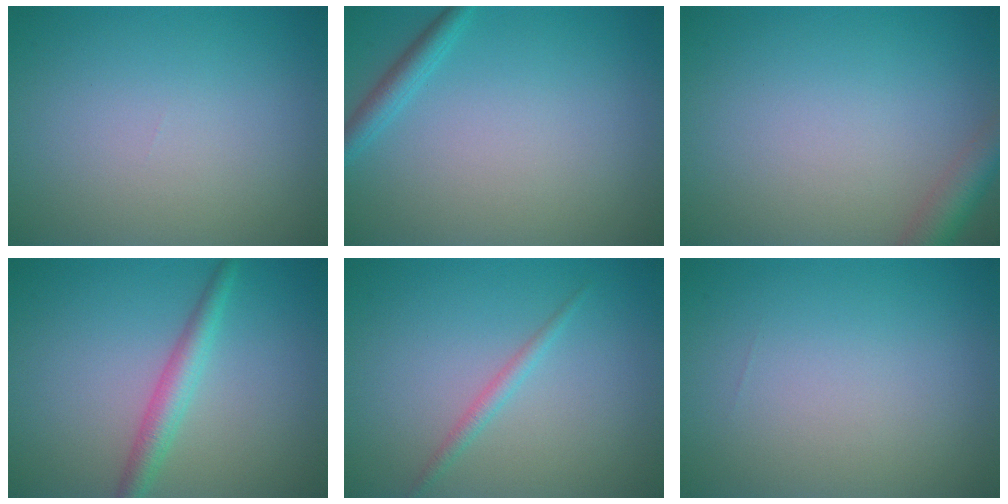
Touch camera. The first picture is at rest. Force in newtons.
{"total": 1.8, "press": 1.7, "slide": 0.1}
{"total": 2.9, "press": 2.9, "slide": 0.2}
{"total": 2.7, "press": 2.7, "slide": 0.1}
{"total": 1.2, "press": 1.2, "slide": 0.0}
{"total": 0.0}